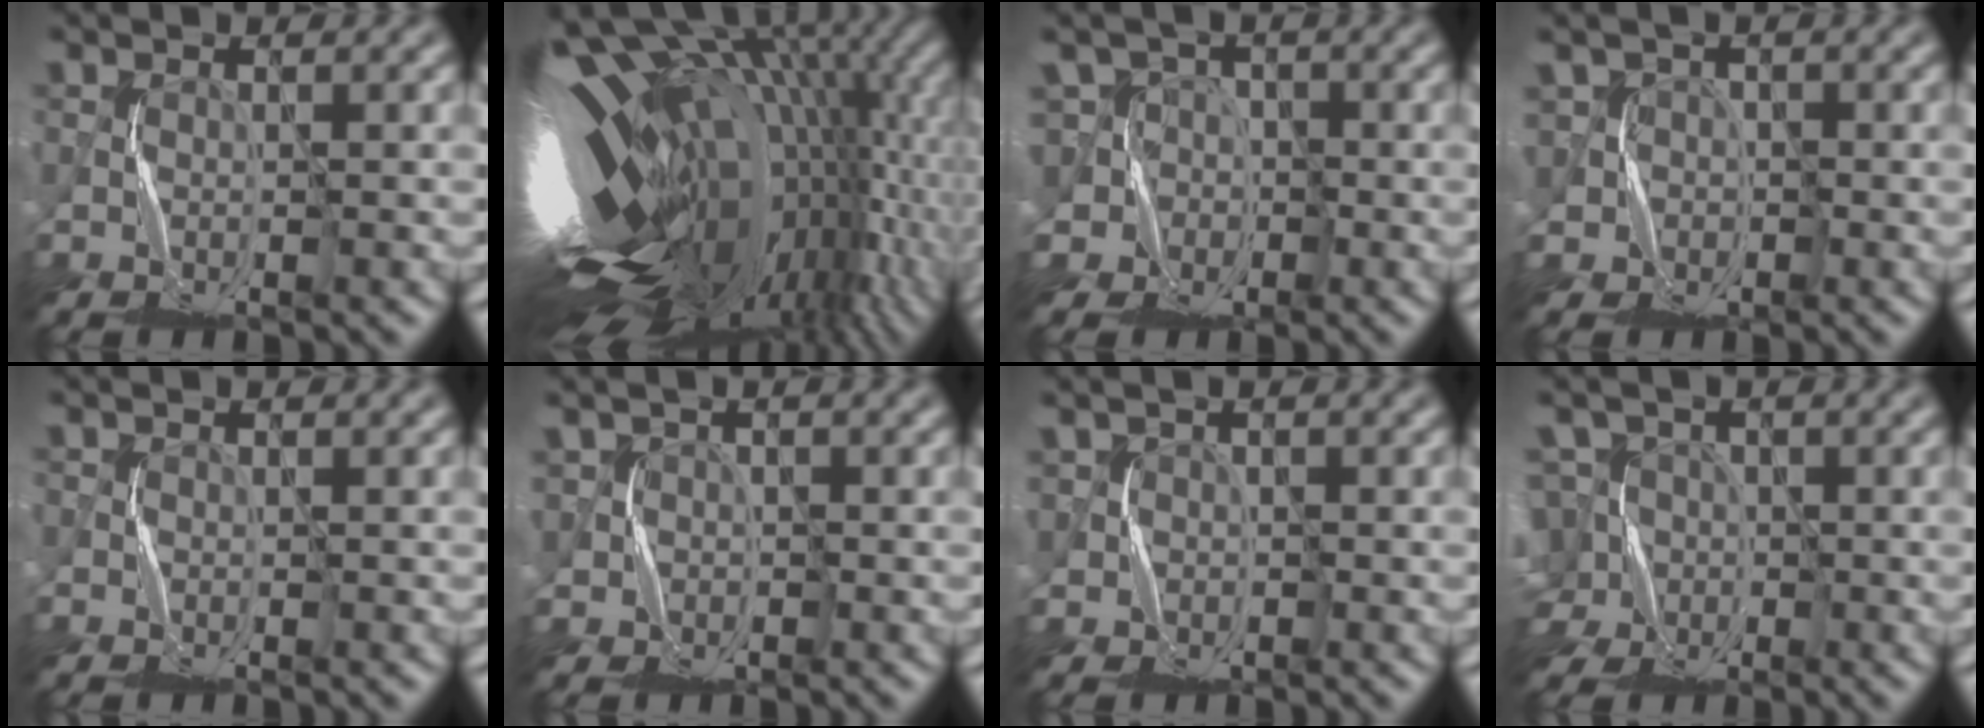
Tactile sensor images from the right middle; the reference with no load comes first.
{"total": 20.0, "force": [0.2, 10.3, 17.2], "torque": [-0.307, -0.022, 0.019]}
{"total": 6.3, "force": [1.2, 6.0, 1.7], "torque": [-0.036, 0.036, -0.019]}
{"total": 3.4, "force": [1.1, 3.2, 0.4], "torque": [-0.011, 0.005, 0.014]}
{"total": 0.6, "force": [-0.3, 0.4, 0.3], "torque": [-0.002, -0.001, -0.007]}
{"total": 2.1, "force": [0.7, 1.9, 0.0], "torque": [-0.013, -0.001, 0.016]}
{"total": 1.7, "force": [0.6, 1.6, 0.0], "torque": [-0.004, 0.001, 0.009]}
{"total": 7.7, "force": [0.0, 6.9, 3.6], "torque": [-0.088, 0.036, -0.044]}